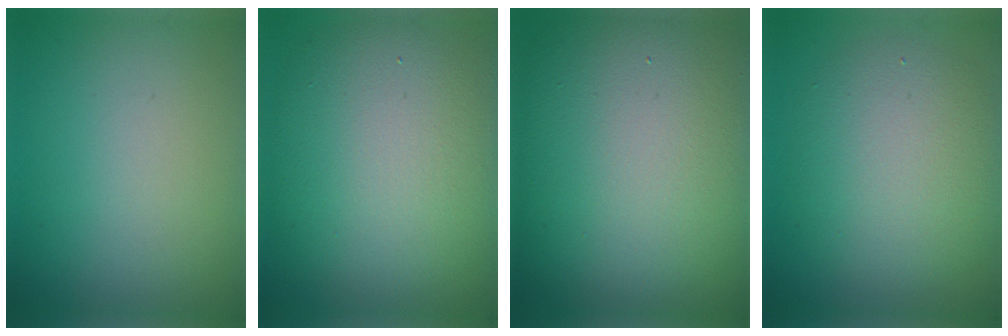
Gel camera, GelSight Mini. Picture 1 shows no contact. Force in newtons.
{"total": 12.2, "press": 12.2, "slide": 0.3}
{"total": 18.0, "press": 17.9, "slide": 1.8}
{"total": 5.9, "press": 5.9, "slide": 0.4}